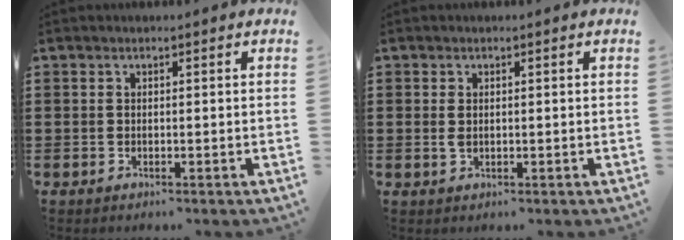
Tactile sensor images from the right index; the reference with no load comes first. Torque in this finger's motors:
{"motor_torque": [0.02, 0.02, 0.01, 0.04]}